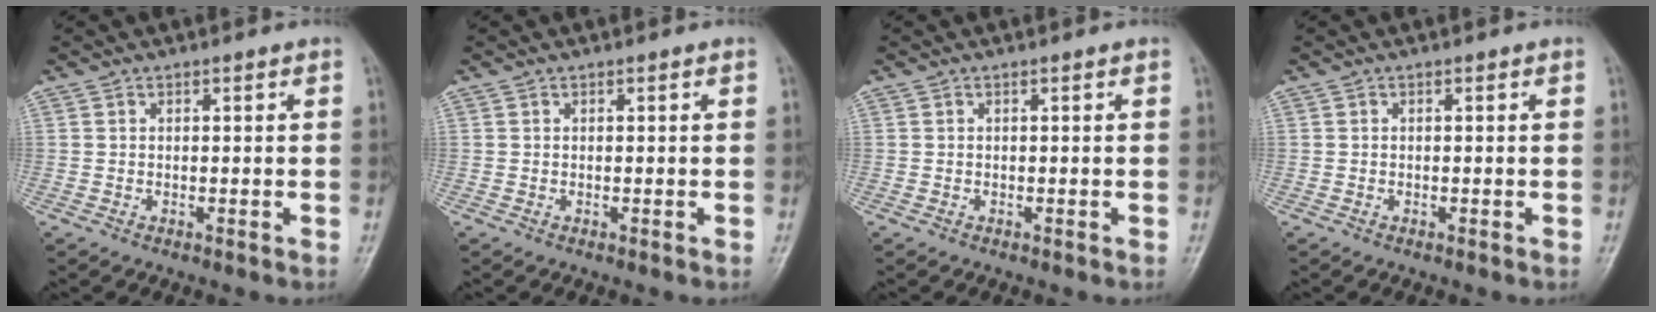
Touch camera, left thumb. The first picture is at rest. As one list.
[{"total": 0.0}, {"total": 0.0}, {"total": 0.0}]